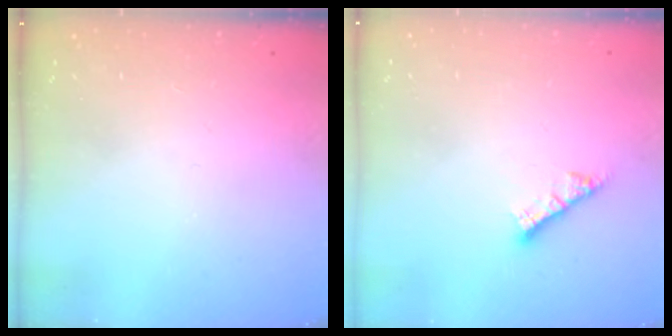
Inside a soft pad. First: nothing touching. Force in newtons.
{"total": 4.8, "press": 4.8, "slide": 0.3}